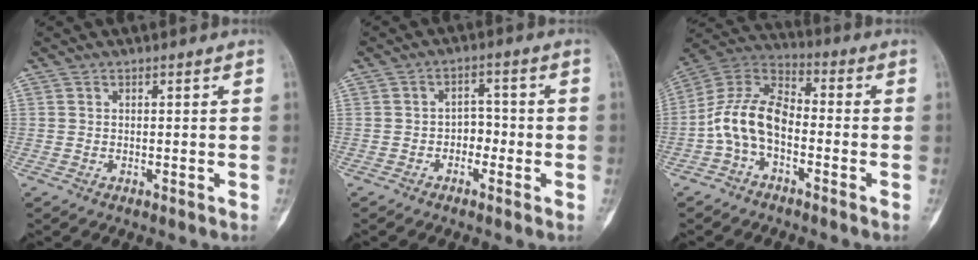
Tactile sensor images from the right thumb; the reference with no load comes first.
{"total": 3.7, "force": [-1.4, 2.8, 2.1], "torque": [-0.007, 0.021, -0.031]}
{"total": 11.5, "force": [-2.9, 6.7, 8.8], "torque": [-0.167, 0.050, -0.070]}